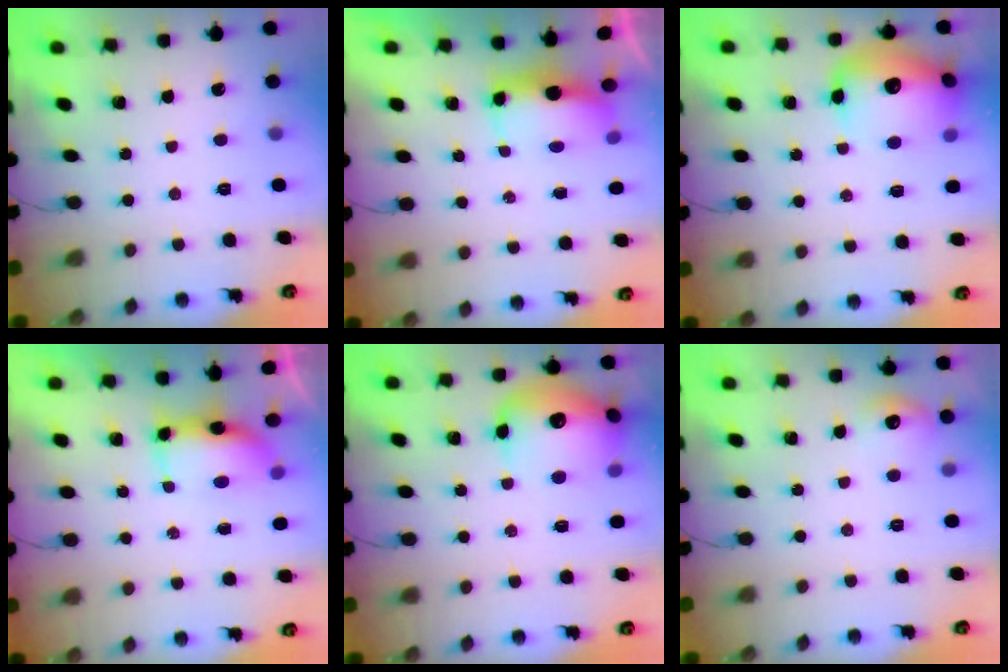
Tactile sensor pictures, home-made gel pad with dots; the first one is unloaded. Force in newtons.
{"total": 6.4, "press": 6.4, "slide": 0.6}
{"total": 17.4, "press": 17.1, "slide": 2.8}
{"total": 7.2, "press": 7.0, "slide": 1.8}
{"total": 17.6, "press": 17.4, "slide": 2.4}
{"total": 7.9, "press": 7.8, "slide": 1.5}